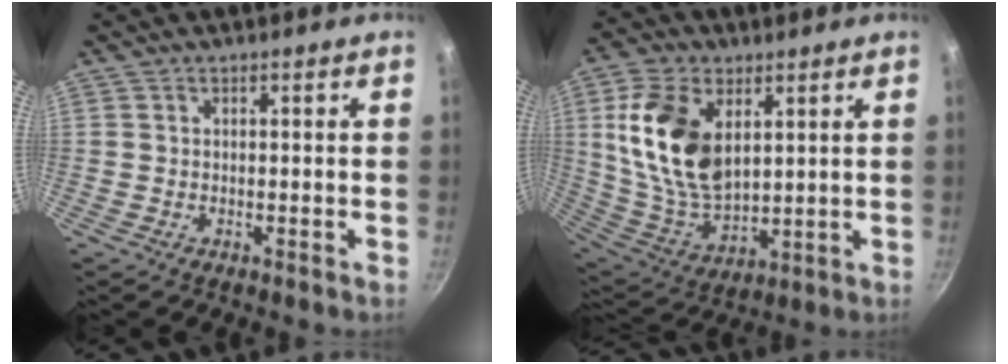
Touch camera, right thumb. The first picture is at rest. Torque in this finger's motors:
{"motor_torque": [1.11, 2.01, 1.89, 0.32, 0.53]}